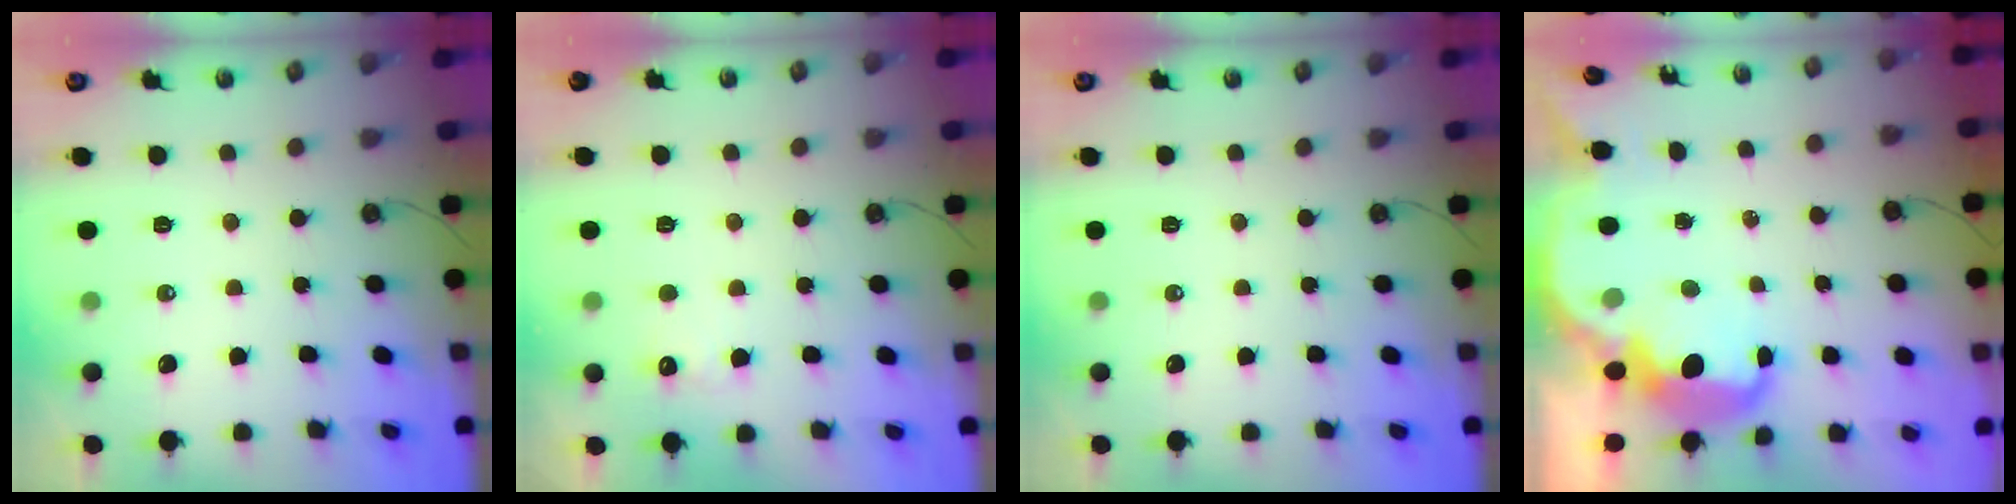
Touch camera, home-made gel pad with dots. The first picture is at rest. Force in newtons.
{"total": 4.7, "press": 4.5, "slide": 1.2}
{"total": 0.0}
{"total": 6.5, "press": 6.4, "slide": 0.6}